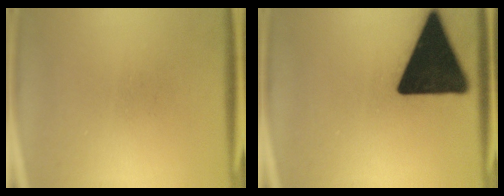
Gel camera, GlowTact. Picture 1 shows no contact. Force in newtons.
{"total": 19.8}